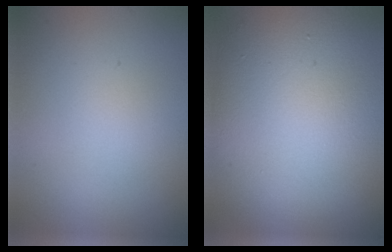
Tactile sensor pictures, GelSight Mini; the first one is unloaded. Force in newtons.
{"total": 15.1, "press": 15.1, "slide": 1.2}